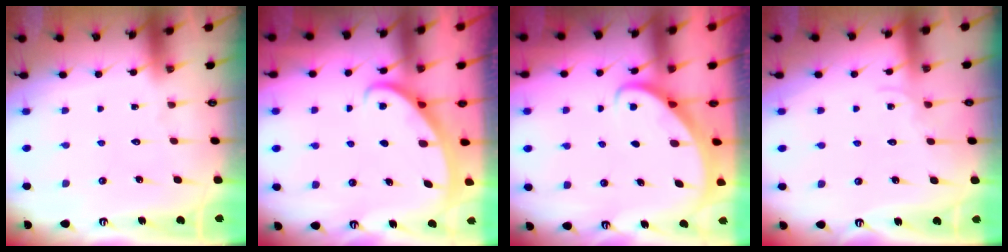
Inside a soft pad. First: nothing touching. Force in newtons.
{"total": 3.1, "press": 3.1, "slide": 0.1}
{"total": 2.6, "press": 2.6, "slide": 0.3}
{"total": 3.5, "press": 3.5, "slide": 0.3}